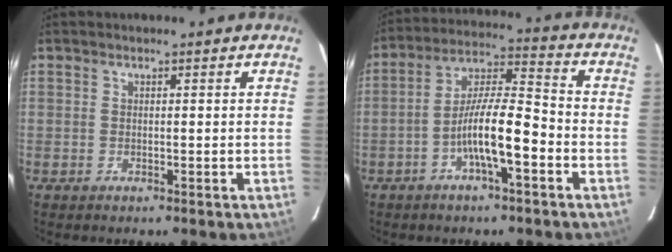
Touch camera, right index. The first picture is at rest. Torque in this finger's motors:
{"motor_torque": [1.65, -0.49, 0.83, 0.18]}